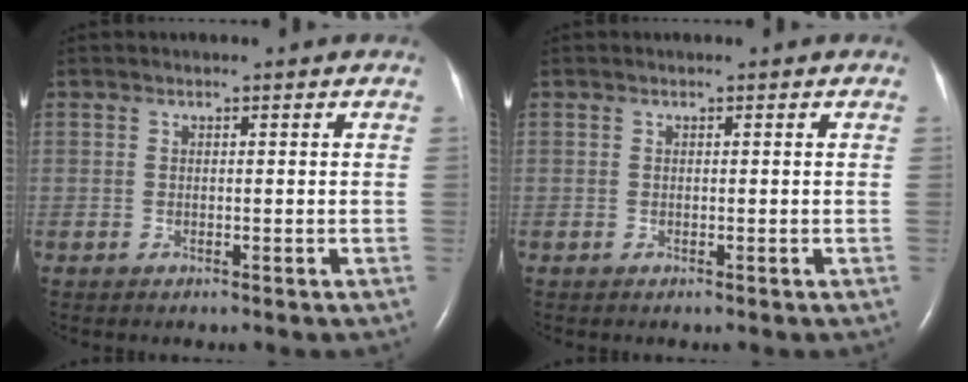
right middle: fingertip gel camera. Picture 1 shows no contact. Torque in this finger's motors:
{"motor_torque": [-0.09, 0.09, -0.02, -0.01]}